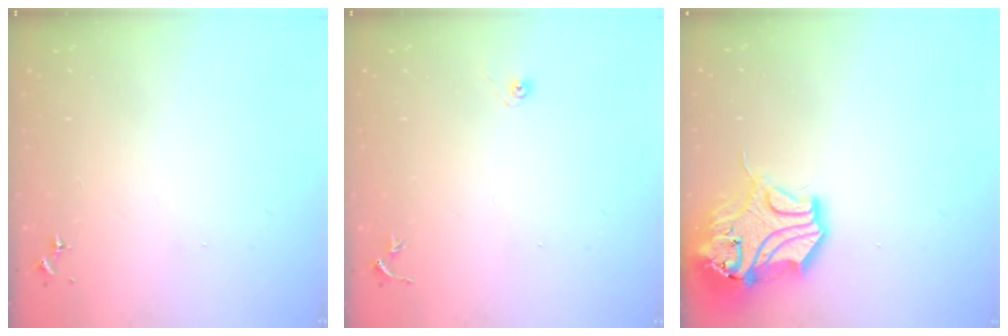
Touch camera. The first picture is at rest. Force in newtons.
{"total": 4.5, "press": 4.5, "slide": 0.5}
{"total": 15.8, "press": 15.7, "slide": 2.1}